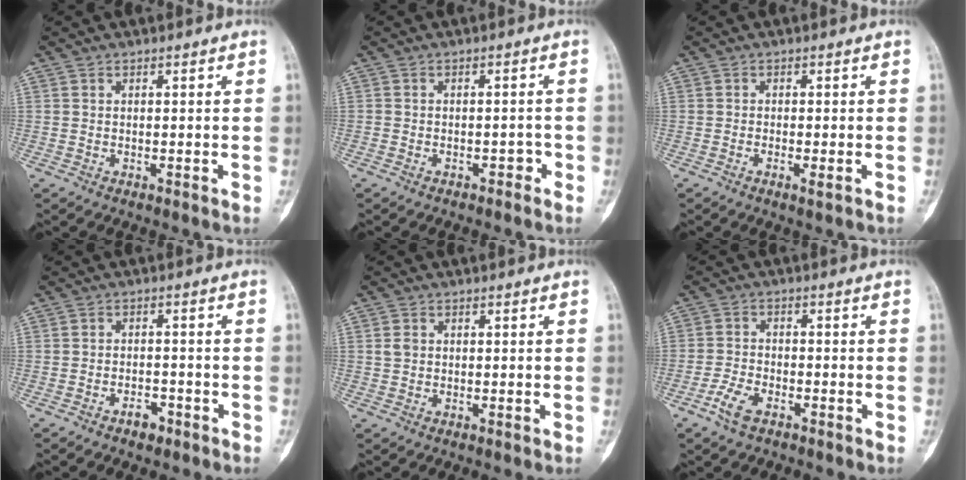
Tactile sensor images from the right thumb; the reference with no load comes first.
{"total": 1.8, "force": [-1.2, 1.2, 0.7], "torque": [-0.006, 0.013, -0.017]}
{"total": 1.5, "force": [-0.6, 0.3, 1.3], "torque": [-0.025, -0.003, -0.013]}
{"total": 2.9, "force": [-2.0, 1.6, 1.4], "torque": [-0.015, 0.015, -0.029]}
{"total": 1.8, "force": [0.3, 1.5, 0.9], "torque": [-0.014, 0.003, 0.007]}
{"total": 4.9, "force": [-3.0, 2.3, 3.1], "torque": [-0.067, 0.013, -0.060]}